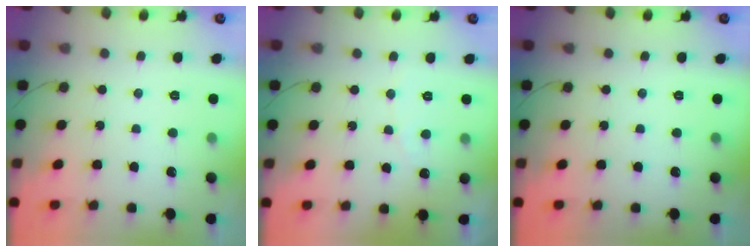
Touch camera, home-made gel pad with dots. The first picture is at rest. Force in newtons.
{"total": 2.4, "press": 2.4, "slide": 0.1}
{"total": 0.0}